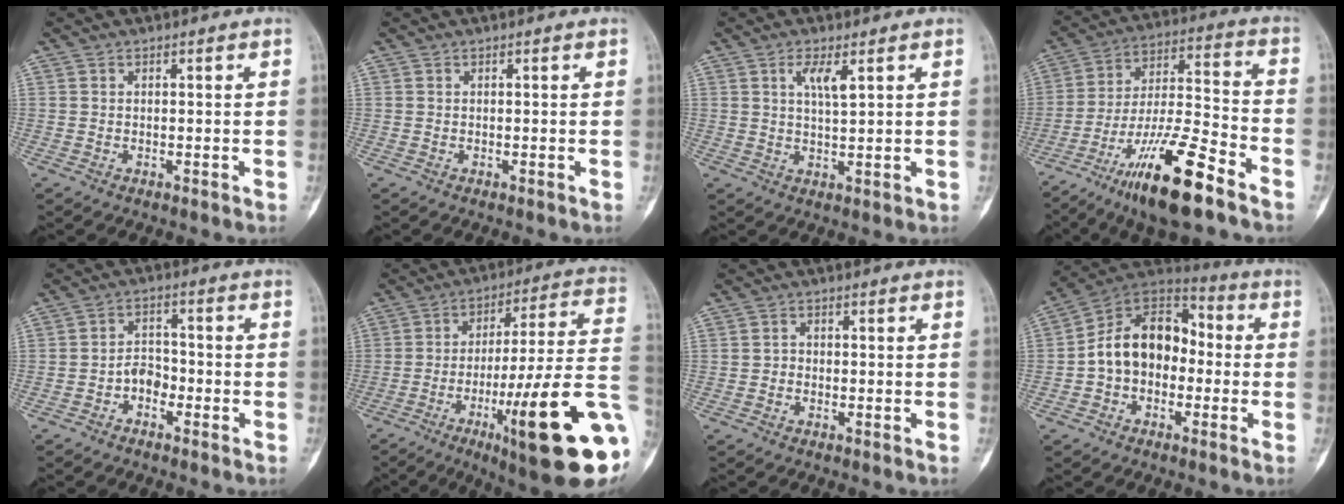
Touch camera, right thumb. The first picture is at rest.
{"total": 0.0}
{"total": 4.3, "force": [1.9, 1.1, 3.7], "torque": [-0.069, -0.013, 0.037]}
{"total": 18.5, "force": [-11.7, 3.7, 13.8], "torque": [-0.268, 0.063, -0.208]}
{"total": 3.9, "force": [-2.0, 2.7, 1.9], "torque": [-0.013, 0.026, -0.044]}
{"total": 26.7, "force": [-8.7, 4.2, 24.9], "torque": [-0.325, 0.020, -0.123]}
{"total": 1.3, "force": [-0.4, 1.1, 0.5], "torque": [0.000, 0.006, -0.009]}
{"total": 14.1, "force": [-1.5, 10.2, 9.5], "torque": [-0.130, 0.050, -0.041]}